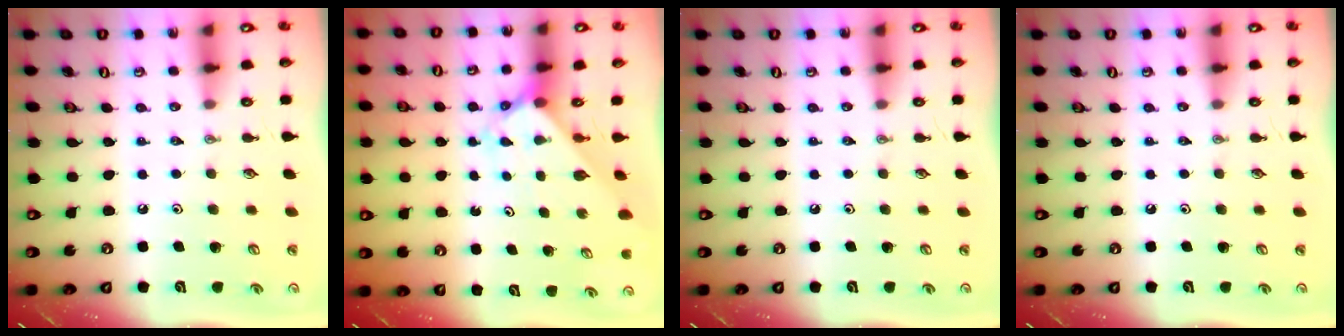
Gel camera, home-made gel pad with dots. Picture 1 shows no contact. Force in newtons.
{"total": 2.1, "press": 2.1, "slide": 0.3}
{"total": 0.0}
{"total": 0.0}